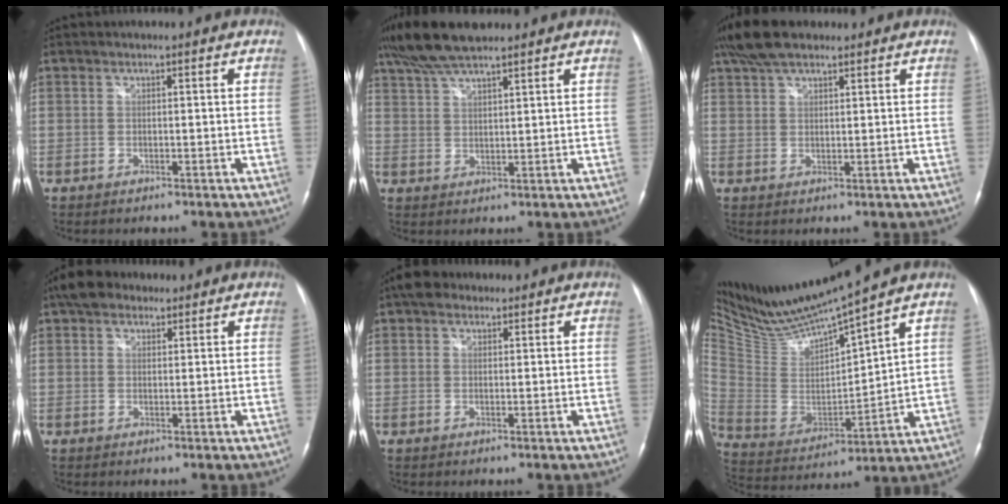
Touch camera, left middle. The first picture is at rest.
{"total": 9.0, "force": [7.3, 1.5, 4.9], "torque": [-0.098, 0.027, 0.134]}
{"total": 7.2, "force": [5.5, 2.5, 3.9], "torque": [-0.083, 0.025, 0.103]}
{"total": 5.8, "force": [4.1, 3.3, 2.3], "torque": [-0.046, 0.026, 0.075]}
{"total": 3.4, "force": [2.1, 2.3, 1.3], "torque": [-0.026, 0.020, 0.034]}
{"total": 14.1, "force": [13.0, -1.1, 5.2], "torque": [-0.112, -0.019, 0.258]}